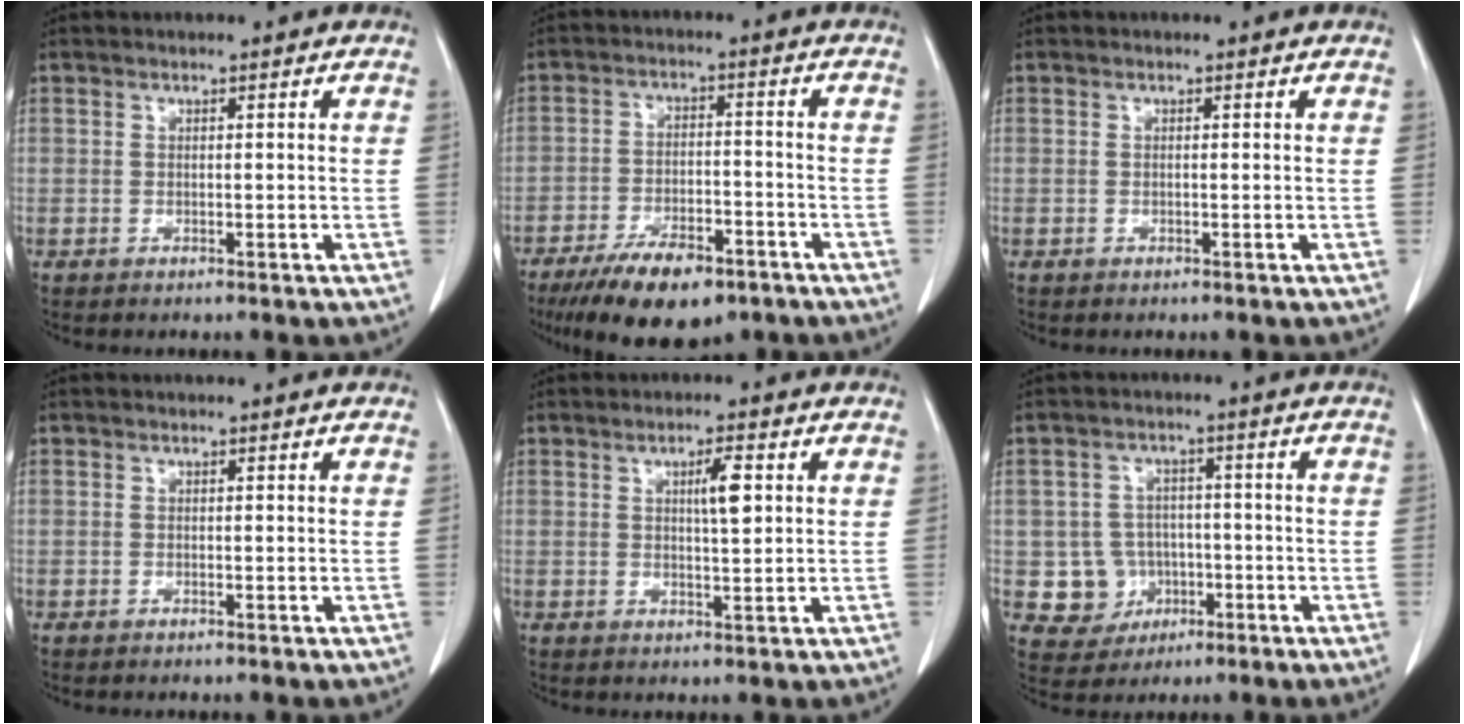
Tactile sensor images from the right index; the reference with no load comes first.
{"total": 11.7, "force": [-8.1, 4.3, 7.3], "torque": [-0.123, -0.011, -0.133]}
{"total": 0.0}
{"total": 0.0}
{"total": 4.0, "force": [1.3, 0.6, 3.7], "torque": [-0.060, 0.003, 0.023]}
{"total": 6.6, "force": [-1.3, 6.4, 1.1], "torque": [-0.019, 0.012, -0.009]}